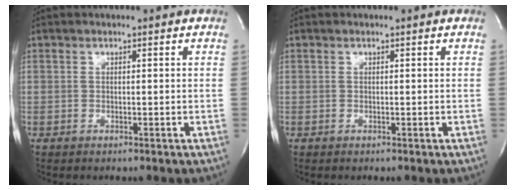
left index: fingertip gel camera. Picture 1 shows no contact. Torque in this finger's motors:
{"motor_torque": [-0.07, 0.07, 0.00, 0.00]}